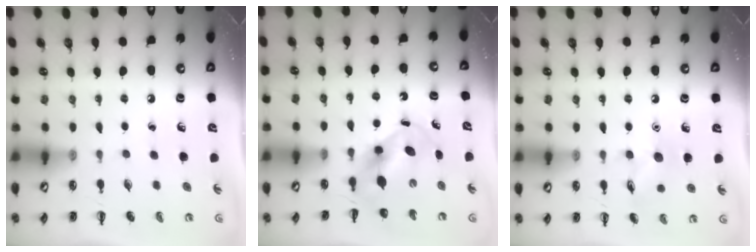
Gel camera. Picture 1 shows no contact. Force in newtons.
{"total": 5.7, "press": 5.7, "slide": 1.0}
{"total": 7.4, "press": 7.3, "slide": 1.2}